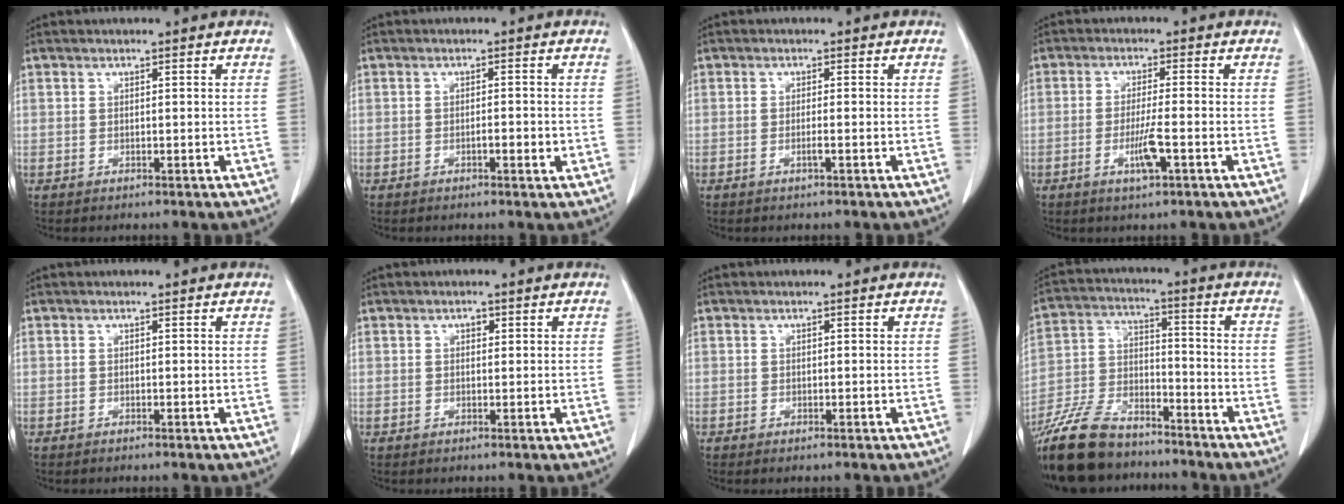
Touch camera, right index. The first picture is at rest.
{"total": 2.2, "force": [-0.6, 0.5, 2.1], "torque": [-0.037, 0.000, -0.008]}
{"total": 1.3, "force": [-0.5, -0.1, 1.2], "torque": [-0.026, -0.002, -0.008]}
{"total": 4.8, "force": [-1.7, 0.1, 4.4], "torque": [-0.086, -0.009, -0.031]}
{"total": 0.0}
{"total": 0.9, "force": [0.4, 0.6, 0.6], "torque": [-0.007, 0.001, 0.005]}
{"total": 0.6, "force": [-0.3, 0.1, 0.5], "torque": [-0.009, -0.002, -0.004]}
{"total": 16.1, "force": [-13.4, 6.0, 6.6], "torque": [-0.144, -0.004, -0.238]}